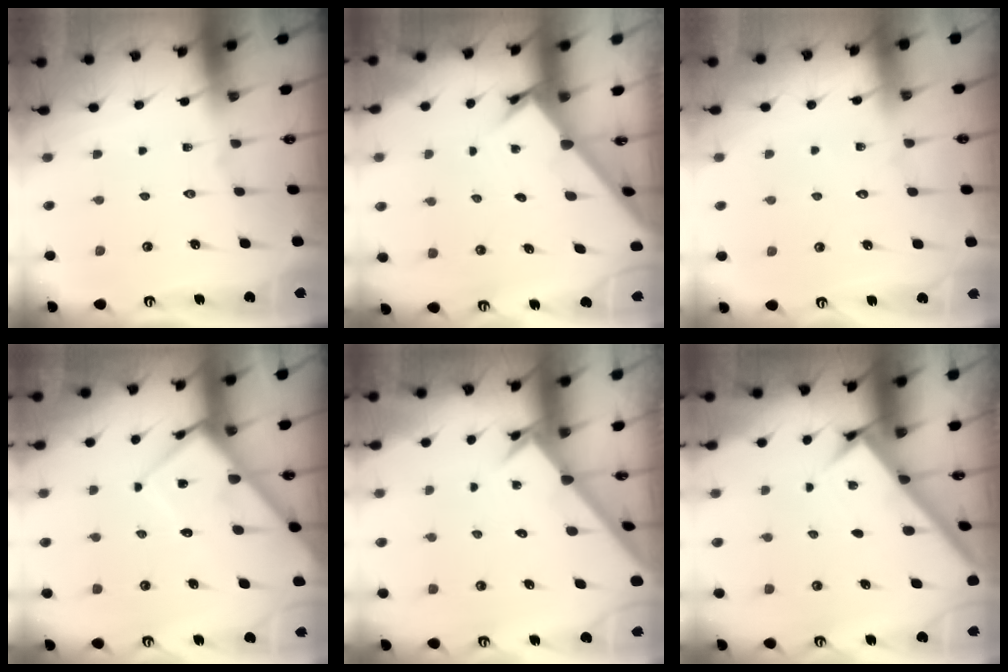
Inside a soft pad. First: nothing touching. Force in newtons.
{"total": 1.8, "press": 1.8, "slide": 0.2}
{"total": 2.1, "press": 2.1, "slide": 0.3}
{"total": 9.1, "press": 9.1, "slide": 0.7}
{"total": 2.2, "press": 2.2, "slide": 0.2}
{"total": 2.7, "press": 2.7, "slide": 0.3}